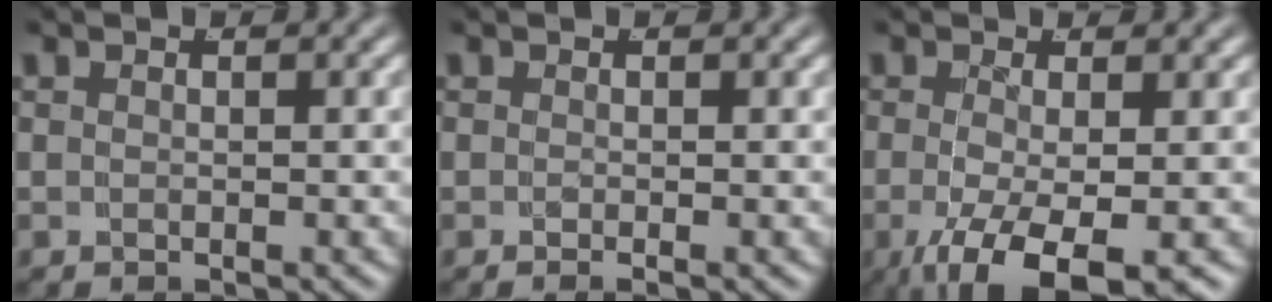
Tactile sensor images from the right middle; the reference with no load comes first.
{"total": 0.6, "force": [-0.5, -0.2, 0.3], "torque": [-0.004, 0.000, -0.009]}
{"total": 8.3, "force": [-4.7, 3.3, 5.9], "torque": [-0.133, -0.052, -0.047]}